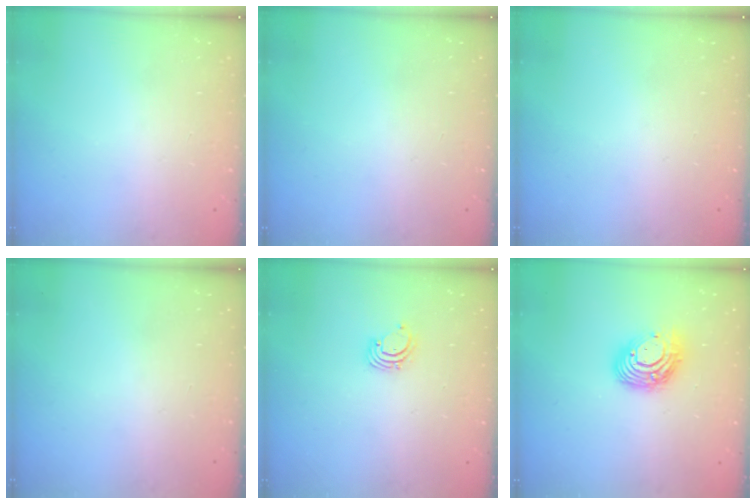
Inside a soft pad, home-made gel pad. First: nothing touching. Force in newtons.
{"total": 0.0}
{"total": 0.0}
{"total": 0.0}
{"total": 1.4, "press": 1.4, "slide": 0.1}
{"total": 11.8, "press": 11.8, "slide": 1.0}